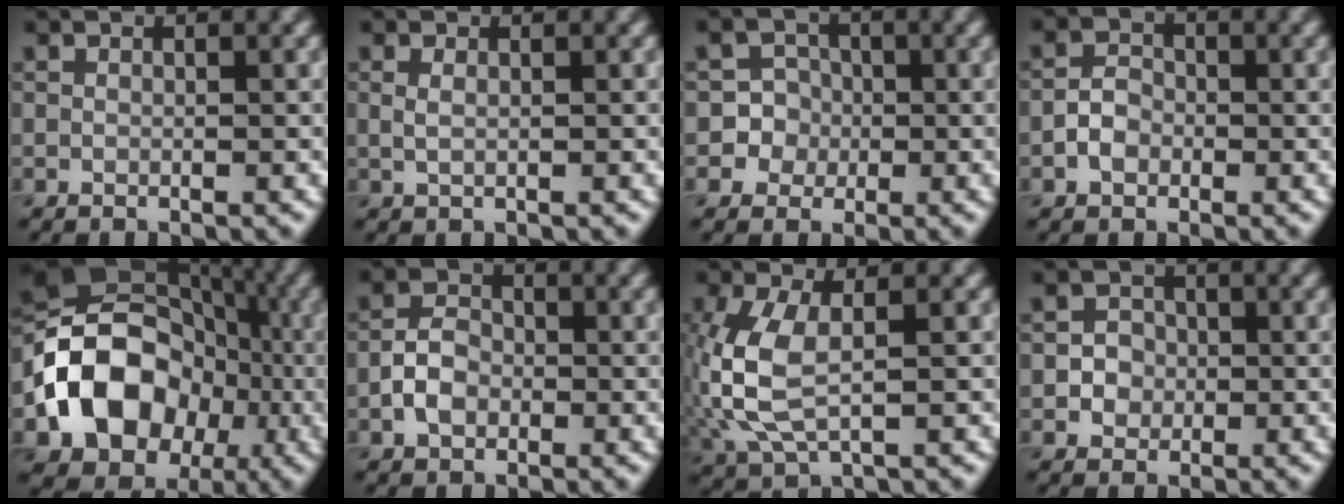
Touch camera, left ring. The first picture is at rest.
{"total": 0.7, "force": [0.3, 0.3, 0.6], "torque": [-0.016, 0.000, 0.006]}
{"total": 4.8, "force": [-0.7, 4.7, 0.4], "torque": [0.014, 0.015, -0.020]}
{"total": 2.2, "force": [-0.8, 1.6, 1.2], "torque": [-0.021, 0.005, -0.020]}
{"total": 12.4, "force": [-3.3, 9.5, 7.2], "torque": [-0.122, 0.009, -0.071]}
{"total": 3.0, "force": [-1.0, 2.2, 1.9], "torque": [-0.032, 0.006, -0.024]}
{"total": 6.2, "force": [-0.3, 3.1, 5.3], "torque": [-0.147, 0.001, -0.003]}
{"total": 2.1, "force": [-0.4, 2.0, 0.7], "torque": [0.008, -0.001, -0.016]}